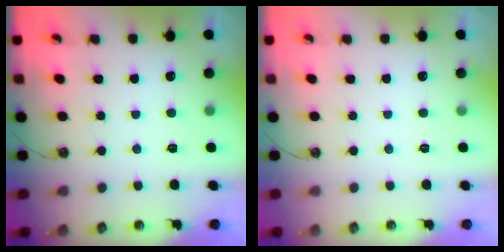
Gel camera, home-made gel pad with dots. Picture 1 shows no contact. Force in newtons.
{"total": 0.0}